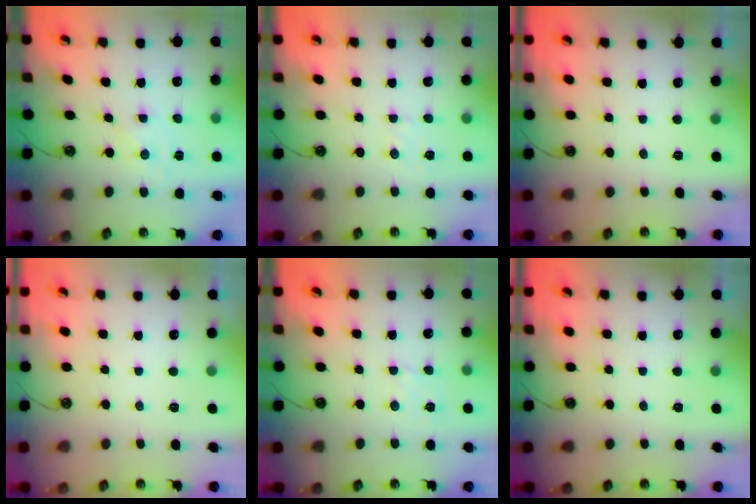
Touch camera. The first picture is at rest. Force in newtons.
{"total": 3.8, "press": 3.8, "slide": 0.5}
{"total": 0.0}
{"total": 0.0}
{"total": 2.5, "press": 2.5, "slide": 0.4}
{"total": 0.0}